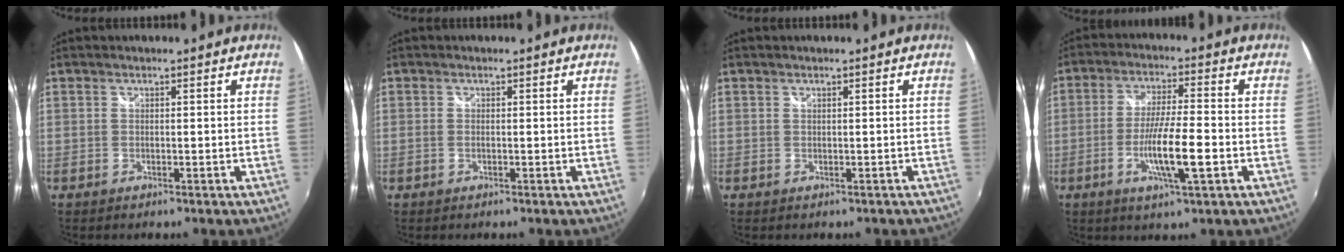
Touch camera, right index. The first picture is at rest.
{"total": 0.5, "force": [-0.2, 0.2, 0.5], "torque": [-0.012, -0.001, -0.005]}
{"total": 0.5, "force": [-0.1, 0.5, 0.1], "torque": [0.001, -0.001, 0.001]}
{"total": 9.7, "force": [-3.2, 0.8, 9.1], "torque": [-0.169, -0.011, -0.057]}